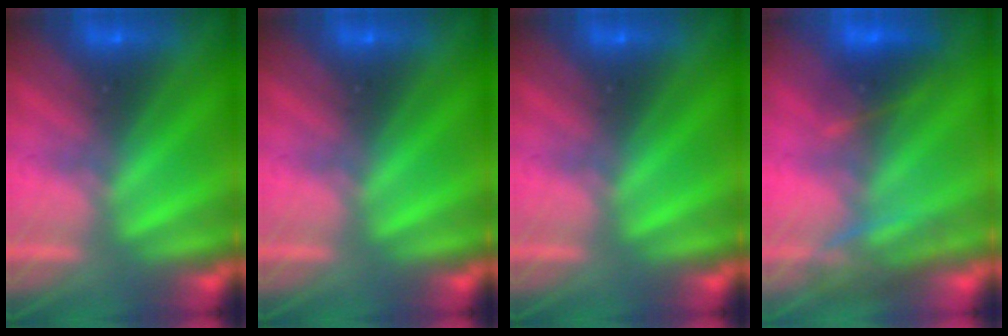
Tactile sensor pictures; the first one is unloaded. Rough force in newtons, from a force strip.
{"total": 0.0}
{"total": 0.0}
{"total": 3.6}